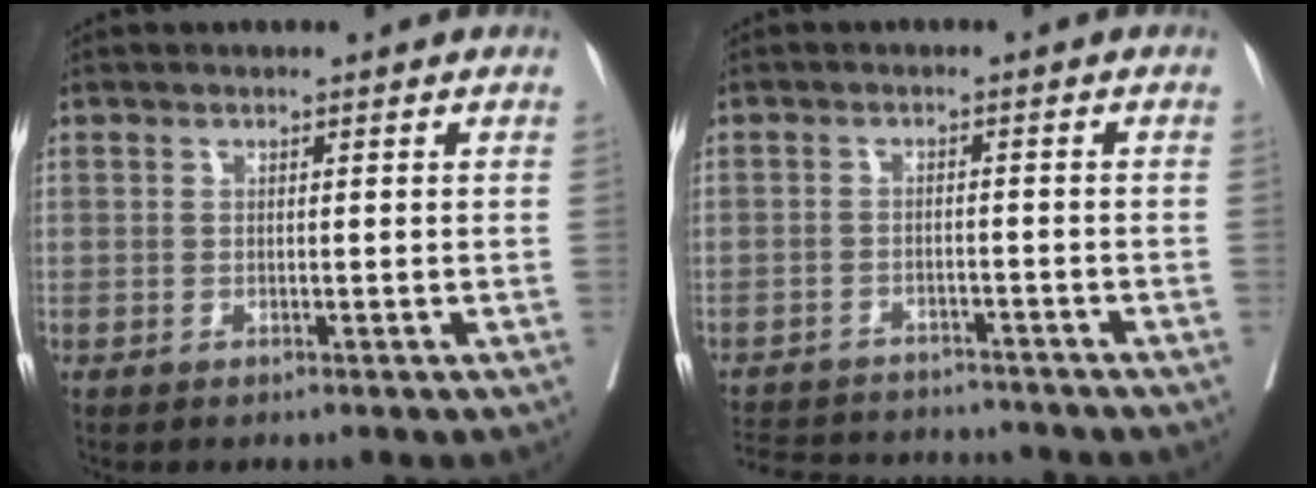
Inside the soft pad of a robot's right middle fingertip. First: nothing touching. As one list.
[{"total": 13.3, "force": [-12.5, 2.8, 3.6], "torque": [-0.077, 0.004, -0.171]}]